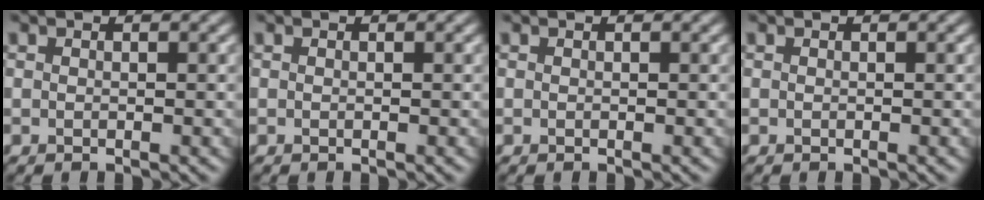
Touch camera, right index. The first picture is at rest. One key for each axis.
{"total": 0.0}
{"total": 0.0}
{"total": 0.0}